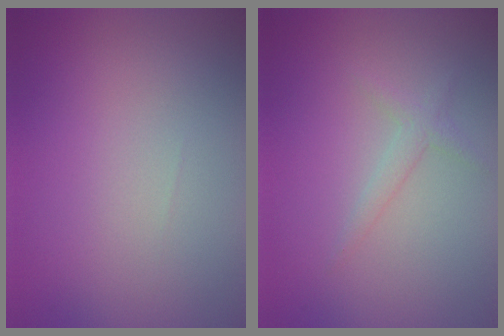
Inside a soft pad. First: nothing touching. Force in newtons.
{"total": 1.3, "press": 1.3, "slide": 0.1}